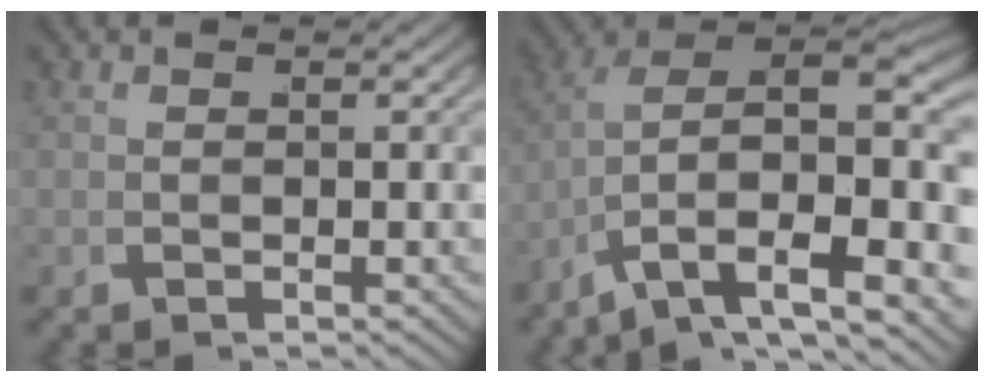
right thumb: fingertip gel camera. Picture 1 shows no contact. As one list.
[{"total": 12.3, "force": [-0.8, 8.5, 8.8], "torque": [-0.143, -0.058, 0.002]}]